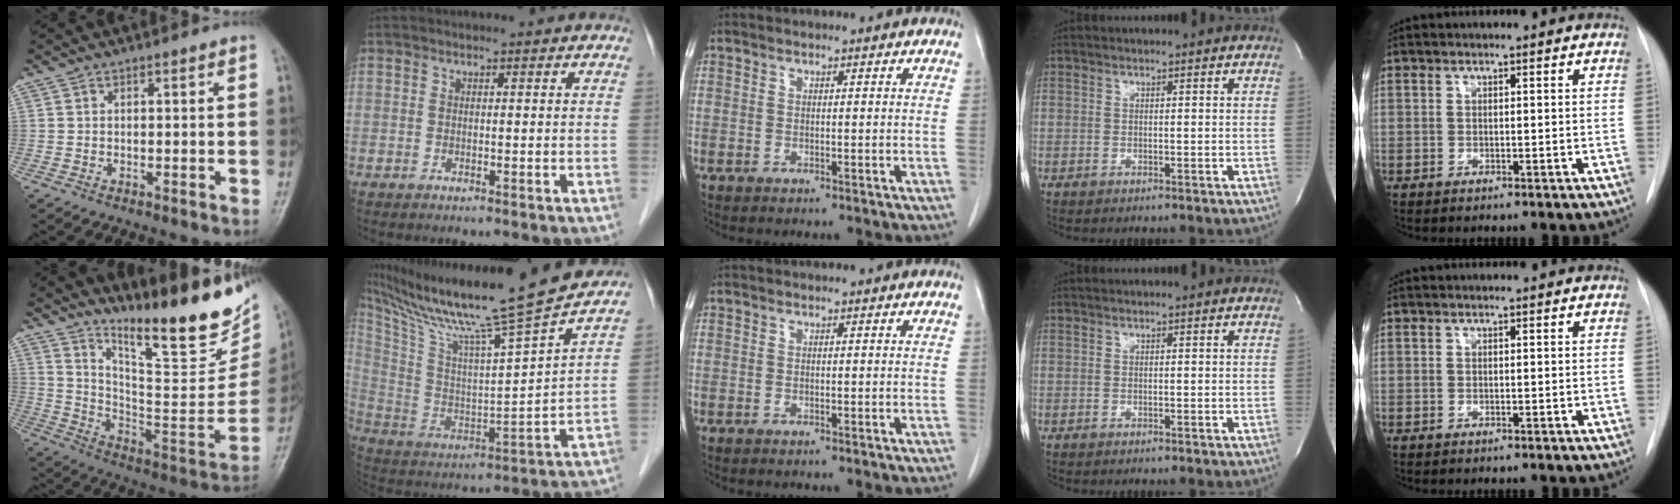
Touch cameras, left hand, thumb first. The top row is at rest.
{"thumb": {"total": 23.6, "force": [17.6, 5.5, 14.8], "torque": [-0.183, -0.112, 0.277]}, "index": {"total": 23.5, "force": [19.7, -1.7, 12.8], "torque": [-0.232, -0.025, 0.319]}}